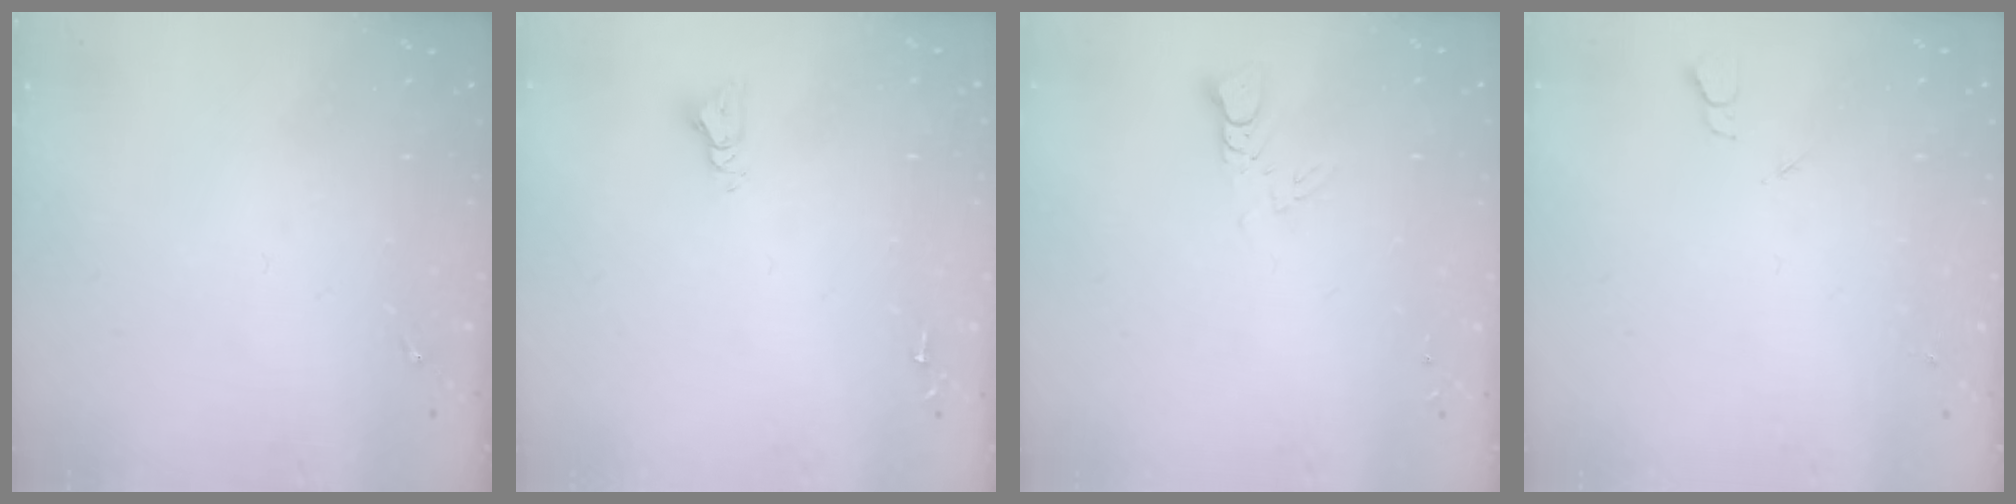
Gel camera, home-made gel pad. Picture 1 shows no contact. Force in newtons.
{"total": 4.8, "press": 4.8, "slide": 0.4}
{"total": 3.2, "press": 3.2, "slide": 0.3}
{"total": 2.7, "press": 2.6, "slide": 0.3}